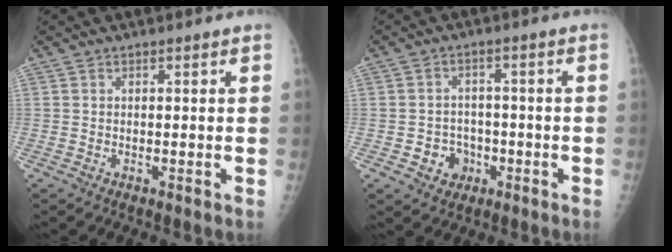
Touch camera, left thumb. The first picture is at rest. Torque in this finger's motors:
{"motor_torque": [-0.15, 0.15, 0.18, 0.15, 0.00]}